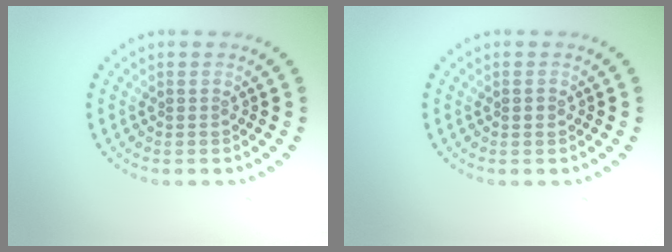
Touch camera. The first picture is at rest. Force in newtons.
{"total": 0.8, "press": 0.8, "slide": 0.1}